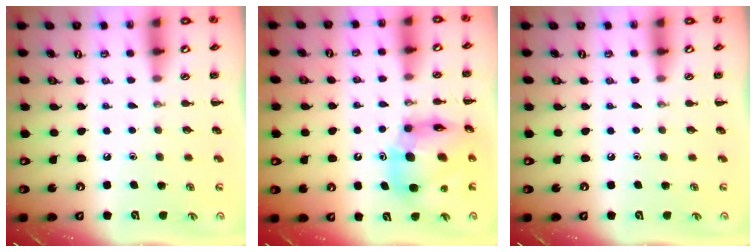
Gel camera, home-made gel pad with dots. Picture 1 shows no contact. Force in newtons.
{"total": 13.7, "press": 13.1, "slide": 3.9}
{"total": 0.0}